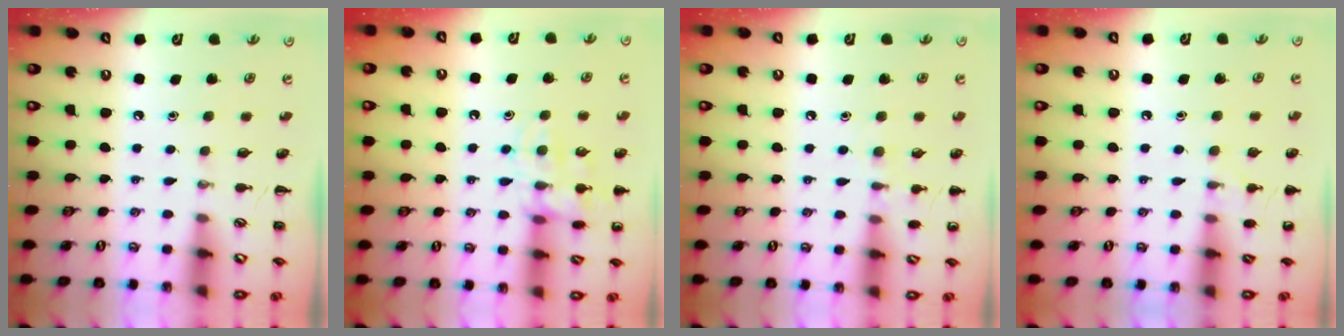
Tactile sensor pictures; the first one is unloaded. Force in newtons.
{"total": 12.8, "press": 12.8, "slide": 0.9}
{"total": 6.3, "press": 5.9, "slide": 2.0}
{"total": 5.3, "press": 5.1, "slide": 1.4}